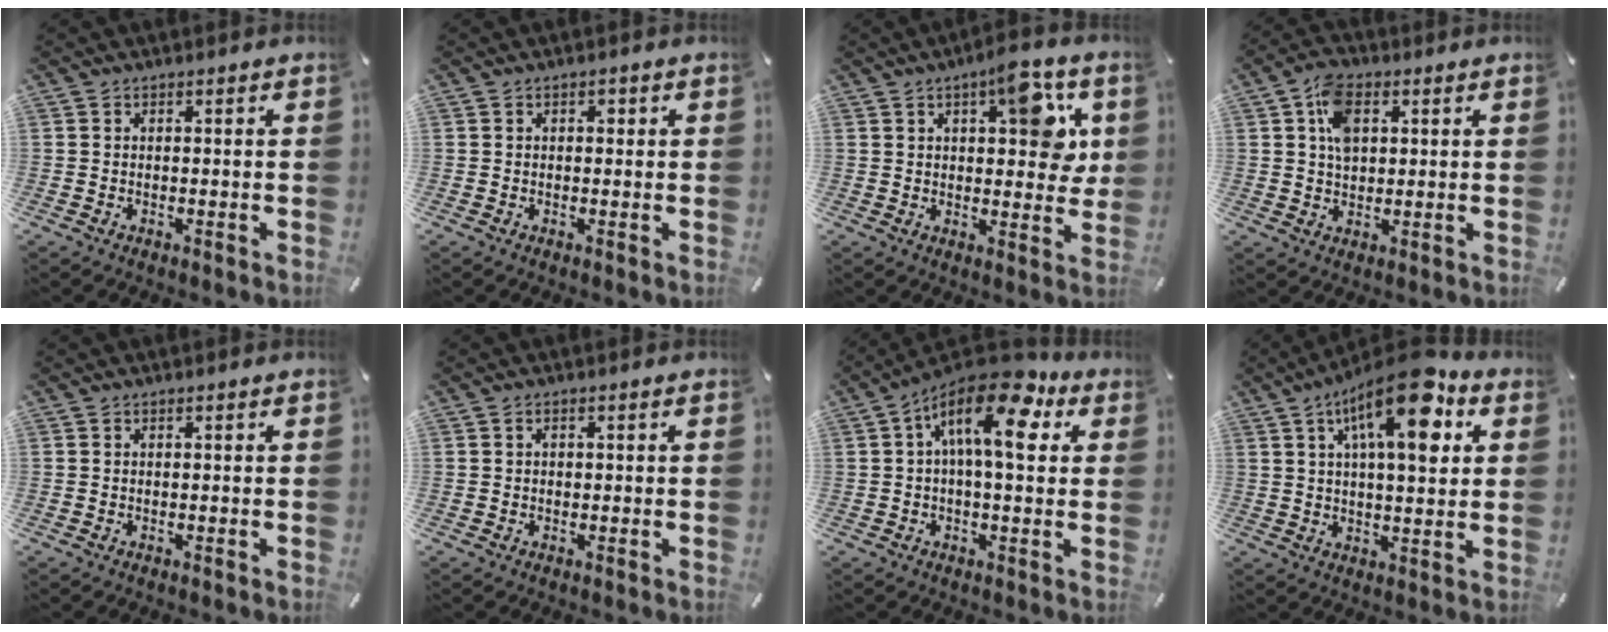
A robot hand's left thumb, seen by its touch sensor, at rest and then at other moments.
{"total": 1.2, "force": [0.3, 0.9, 0.7], "torque": [-0.015, 0.007, 0.003]}
{"total": 13.5, "force": [6.3, 6.1, 10.2], "torque": [-0.124, -0.027, 0.101]}
{"total": 7.8, "force": [2.3, 5.5, 5.0], "torque": [-0.090, 0.001, 0.038]}
{"total": 0.0}
{"total": 1.0, "force": [0.1, 0.8, 0.6], "torque": [-0.013, 0.005, 0.001]}
{"total": 15.8, "force": [5.6, 6.3, 13.3], "torque": [-0.209, -0.027, 0.091]}
{"total": 18.3, "force": [8.4, 6.9, 14.7], "torque": [-0.231, -0.027, 0.126]}